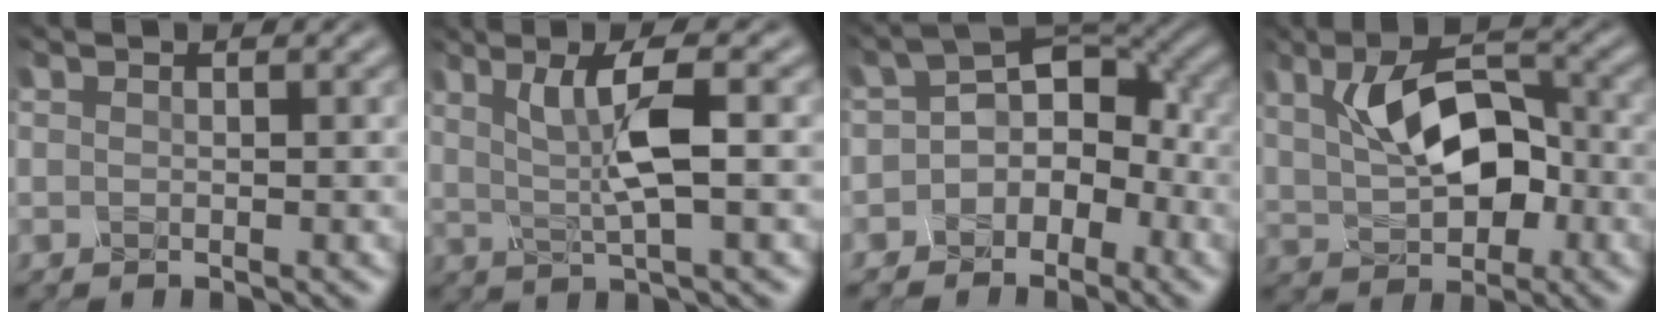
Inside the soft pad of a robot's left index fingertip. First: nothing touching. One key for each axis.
{"total": 5.1, "fx": 0.4, "fy": 1.0, "fz": 5.0, "tx": -0.094, "ty": 0.002, "tz": 0.012}
{"total": 4.6, "fx": -2.2, "fy": 3.5, "fz": 2.0, "tx": -0.006, "ty": 0.013, "tz": -0.049}
{"total": 7.2, "fx": 0.1, "fy": 4.1, "fz": 5.9, "tx": -0.098, "ty": 0.012, "tz": -0.003}